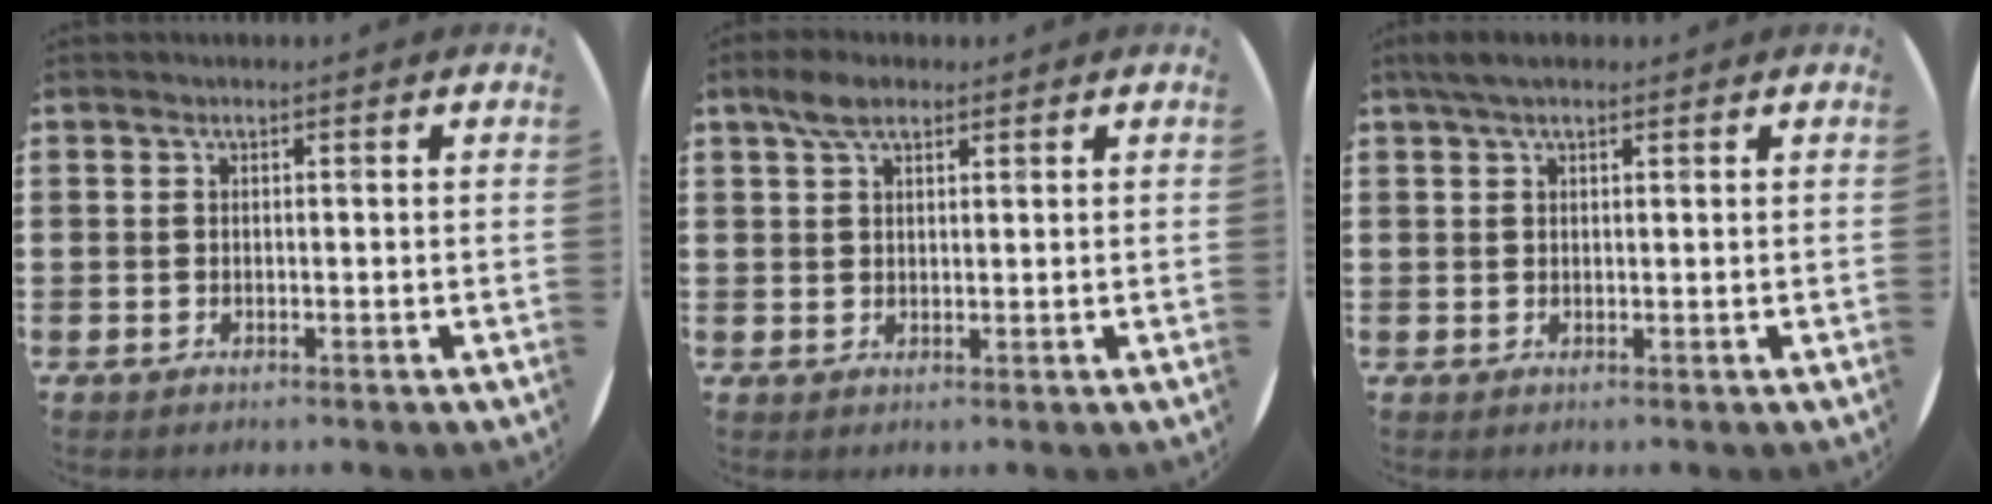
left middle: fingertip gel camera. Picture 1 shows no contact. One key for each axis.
{"total": 4.0, "fx": 2.8, "fy": 2.0, "fz": 2.1, "tx": -0.038, "ty": 0.006, "tz": 0.050}
{"total": 2.6, "fx": 2.0, "fy": 1.0, "fz": 1.3, "tx": -0.030, "ty": 0.008, "tz": 0.036}